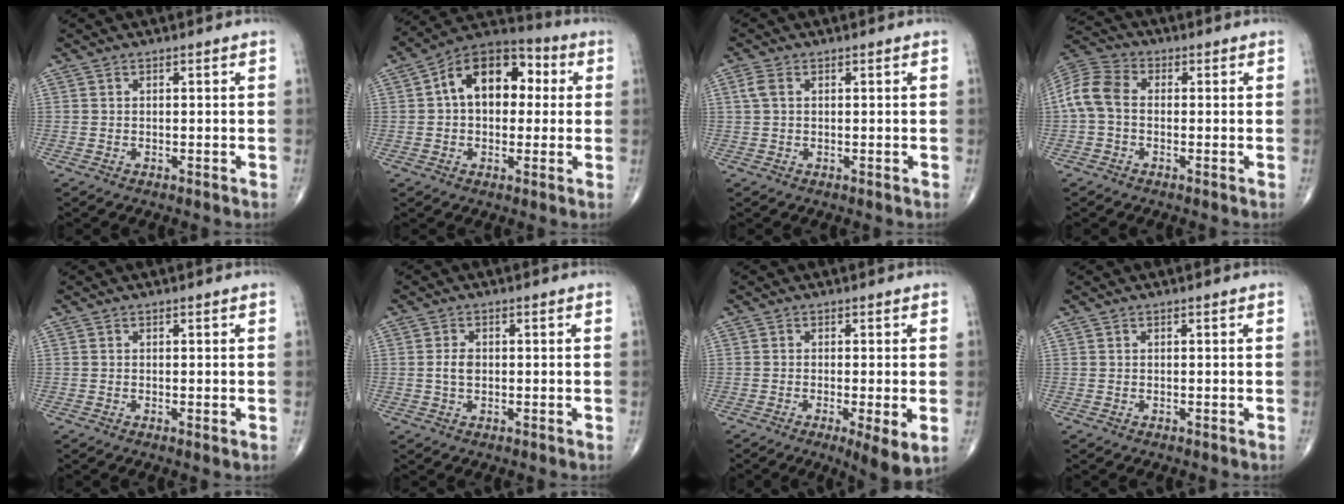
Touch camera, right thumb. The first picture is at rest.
{"total": 14.7, "force": [2.5, 9.5, 11.0], "torque": [-0.136, 0.030, 0.027]}
{"total": 2.1, "force": [0.5, 1.3, 1.6], "torque": [-0.047, 0.010, 0.011]}
{"total": 8.1, "force": [-0.4, 5.6, 5.8], "torque": [-0.118, 0.022, -0.020]}
{"total": 0.7, "force": [-0.1, 0.1, 0.7], "torque": [-0.014, -0.004, -0.002]}
{"total": 2.4, "force": [-0.1, 1.5, 1.9], "torque": [-0.036, 0.003, -0.002]}
{"total": 6.2, "force": [-1.8, 1.1, 5.8], "torque": [-0.097, -0.020, -0.031]}
{"total": 0.0}